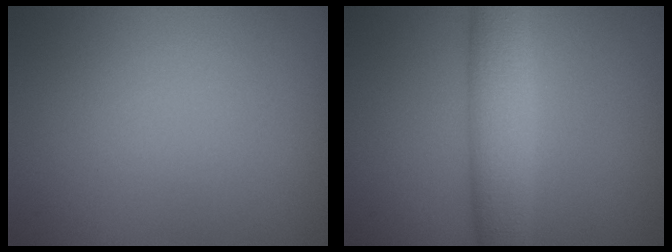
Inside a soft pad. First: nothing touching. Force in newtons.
{"total": 5.3, "press": 5.3, "slide": 0.2}